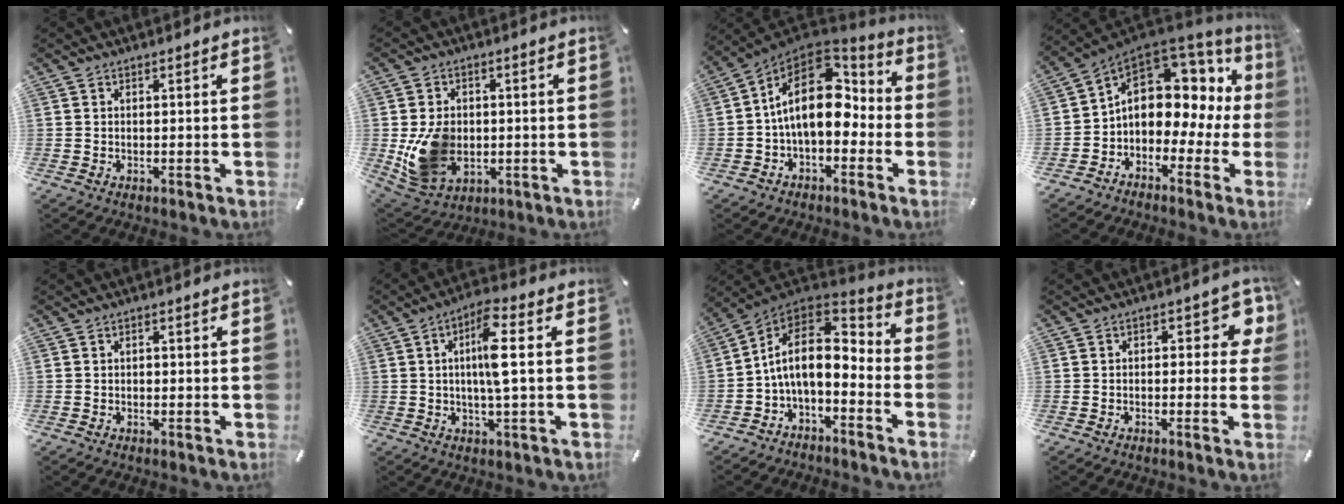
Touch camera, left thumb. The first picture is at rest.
{"total": 11.3, "force": [-0.9, 9.4, 6.2], "torque": [-0.135, 0.005, -0.014]}
{"total": 17.5, "force": [1.7, 11.2, 13.3], "torque": [-0.241, -0.011, 0.025]}
{"total": 10.5, "force": [2.4, 8.3, 6.1], "torque": [-0.105, -0.025, 0.043]}
{"total": 0.8, "force": [-0.2, 0.6, 0.4], "torque": [-0.008, 0.002, -0.005]}
{"total": 9.2, "force": [1.0, 1.5, 9.0], "torque": [-0.182, -0.001, 0.011]}
{"total": 13.8, "force": [-0.2, 8.4, 11.0], "torque": [-0.208, 0.000, -0.006]}
{"total": 6.2, "force": [0.8, 3.5, 5.1], "torque": [-0.067, 0.003, 0.006]}